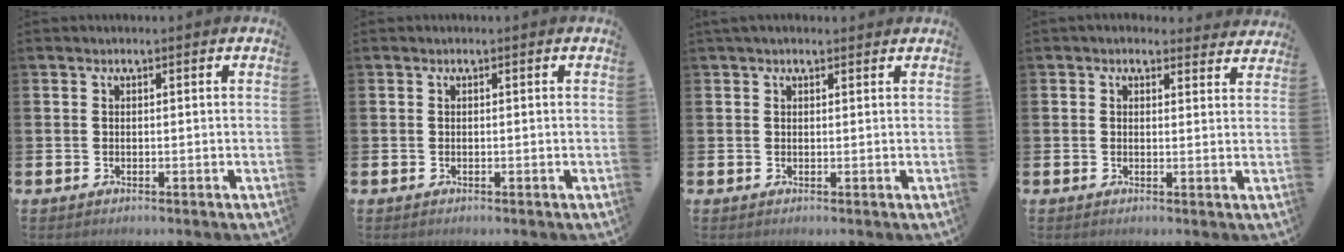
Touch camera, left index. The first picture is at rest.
{"total": 0.0}
{"total": 1.0, "force": [0.8, 0.4, 0.4], "torque": [0.000, 0.003, 0.012]}
{"total": 2.2, "force": [2.1, 0.8, 0.2], "torque": [0.006, -0.010, 0.034]}